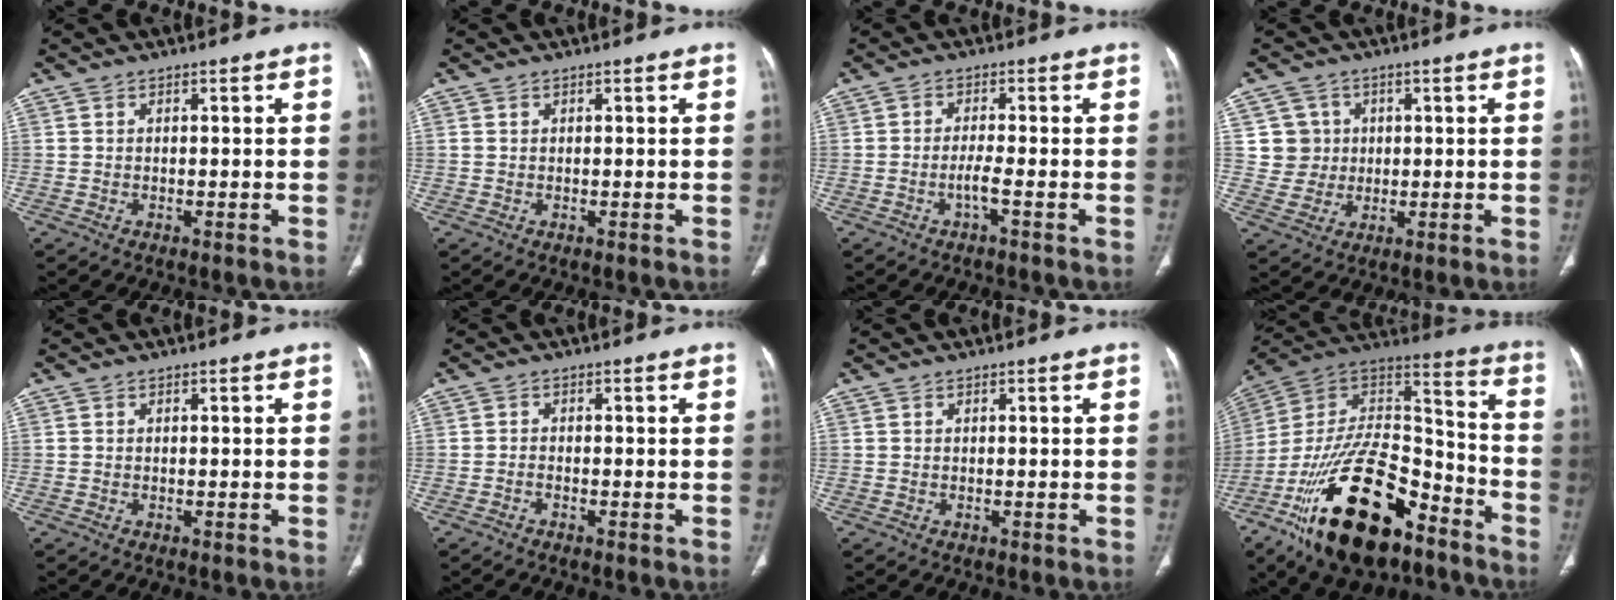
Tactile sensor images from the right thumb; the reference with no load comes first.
{"total": 0.5, "force": [0.2, 0.4, 0.2], "torque": [-0.002, 0.000, 0.004]}
{"total": 2.4, "force": [-1.2, -0.1, 2.0], "torque": [-0.046, 0.006, -0.028]}
{"total": 5.8, "force": [1.2, 5.7, 0.4], "torque": [0.025, 0.001, 0.023]}
{"total": 0.0}
{"total": 1.0, "force": [-0.8, 0.4, 0.4], "torque": [-0.009, 0.009, -0.017]}
{"total": 0.0}
{"total": 29.8, "force": [-16.2, 14.2, 20.5], "torque": [-0.366, 0.066, -0.271]}